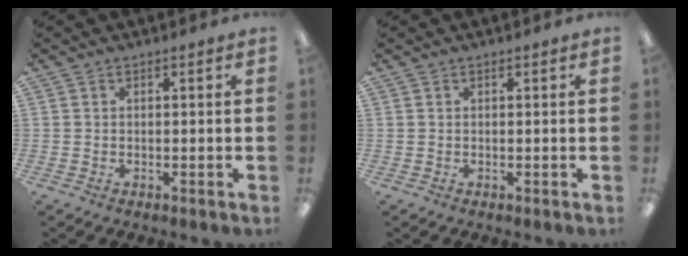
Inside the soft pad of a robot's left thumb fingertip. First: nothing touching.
{"total": 0.0}